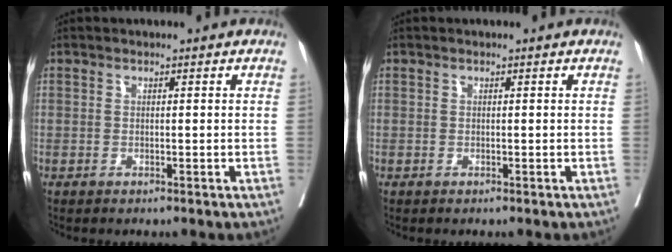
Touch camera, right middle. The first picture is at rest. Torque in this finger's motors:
{"motor_torque": [0.36, -0.36, 0.00, -0.02]}